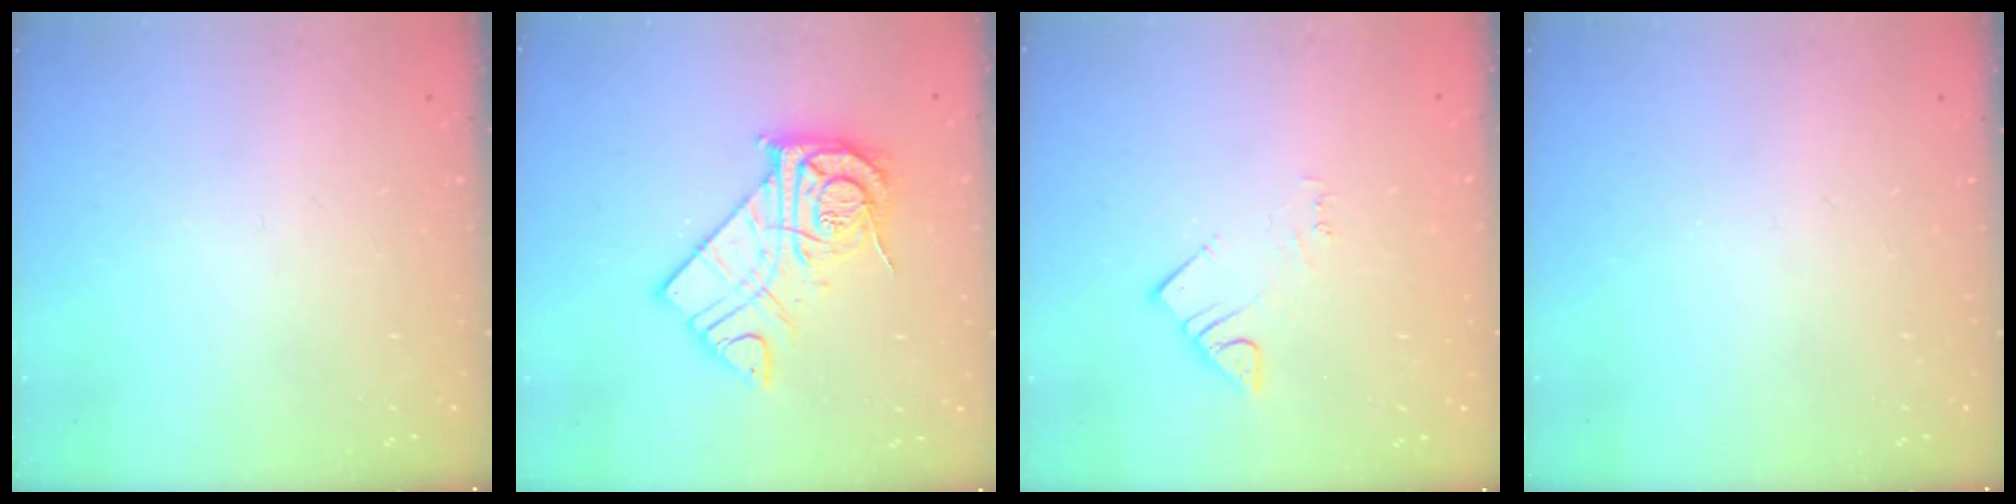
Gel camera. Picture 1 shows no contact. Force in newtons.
{"total": 15.6, "press": 15.5, "slide": 1.7}
{"total": 3.0, "press": 3.0, "slide": 0.3}
{"total": 0.0}